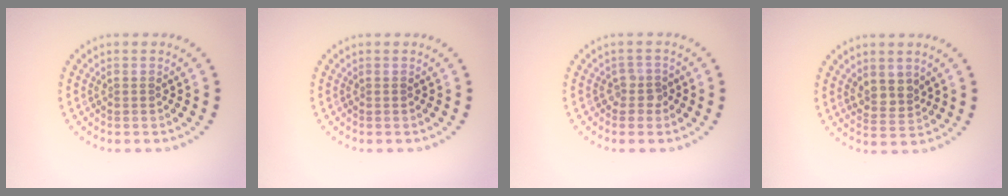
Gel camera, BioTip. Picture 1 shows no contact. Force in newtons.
{"total": 0.0}
{"total": 1.5, "press": 1.1, "slide": 0.9}
{"total": 2.2, "press": 1.9, "slide": 1.2}